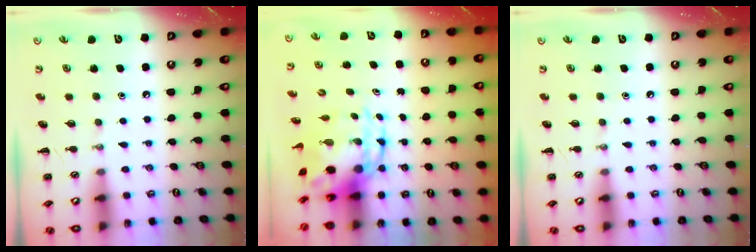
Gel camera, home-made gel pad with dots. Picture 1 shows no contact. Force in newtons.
{"total": 7.4, "press": 7.2, "slide": 1.9}
{"total": 0.0}